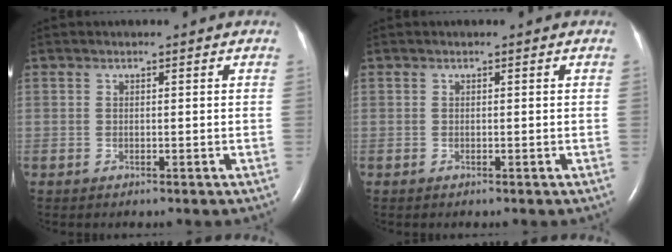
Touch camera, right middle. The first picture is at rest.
{"total": 0.0}